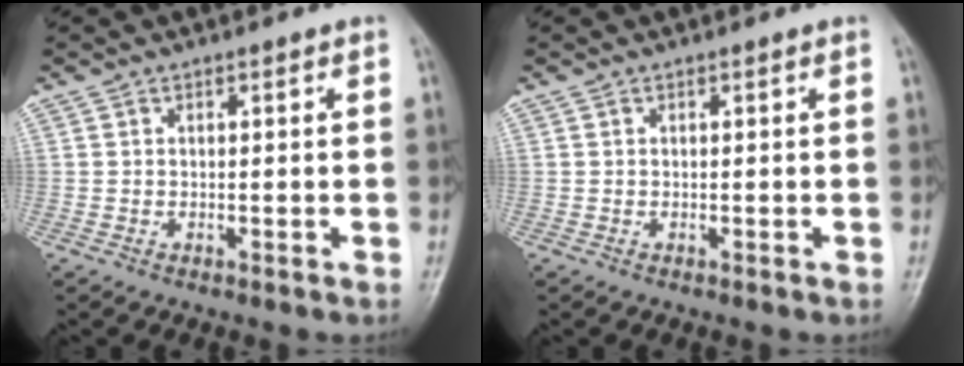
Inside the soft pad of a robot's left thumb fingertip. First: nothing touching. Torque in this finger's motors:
{"motor_torque": [0.00, 0.00, 0.00, 0.00, 0.00]}